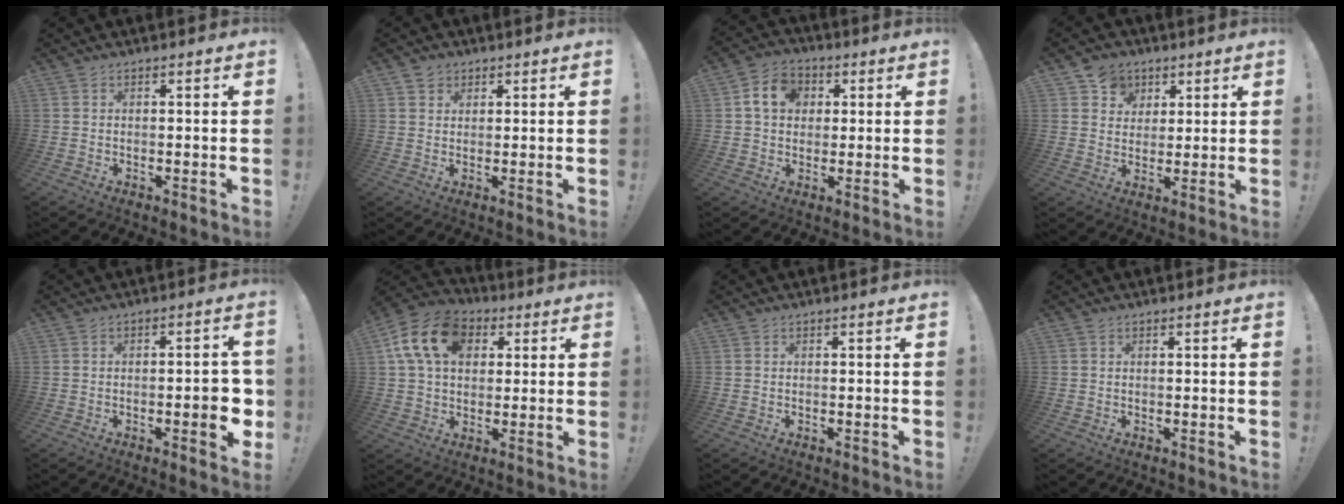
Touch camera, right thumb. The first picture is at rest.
{"total": 3.1, "force": [2.1, 2.3, 0.3], "torque": [0.002, -0.008, 0.036]}
{"total": 10.2, "force": [2.6, 8.4, 5.2], "torque": [-0.073, 0.007, 0.053]}
{"total": 7.6, "force": [3.7, 6.5, 1.4], "torque": [-0.016, -0.028, 0.074]}
{"total": 7.3, "force": [-1.8, 2.5, 6.6], "torque": [-0.073, 0.002, -0.028]}
{"total": 16.5, "force": [5.5, 12.1, 9.8], "torque": [-0.155, -0.005, 0.106]}
{"total": 0.0}
{"total": 0.5, "force": [0.2, 0.5, -0.1], "torque": [0.007, -0.002, 0.002]}